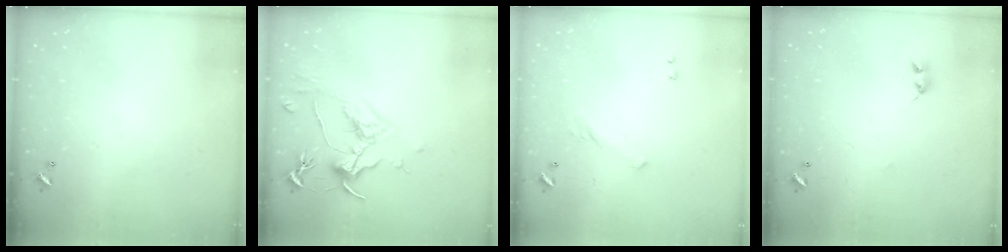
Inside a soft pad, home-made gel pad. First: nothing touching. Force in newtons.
{"total": 1.6, "press": 1.4, "slide": 0.8}
{"total": 5.8, "press": 5.8, "slide": 0.8}
{"total": 2.2, "press": 2.2, "slide": 0.4}